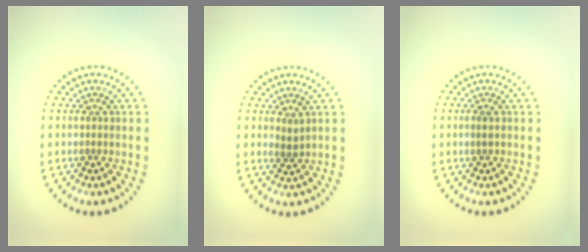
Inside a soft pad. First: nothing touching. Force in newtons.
{"total": 0.9, "press": 0.8, "slide": 0.5}
{"total": 0.7, "press": 0.6, "slide": 0.3}